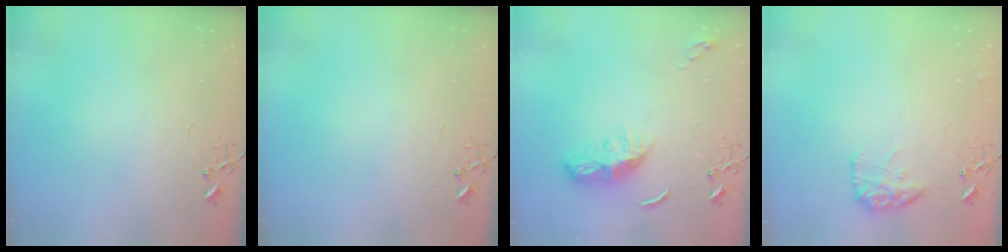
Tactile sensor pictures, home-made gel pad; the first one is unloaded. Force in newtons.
{"total": 0.0}
{"total": 8.7, "press": 8.7, "slide": 0.3}
{"total": 12.1, "press": 12.0, "slide": 0.6}